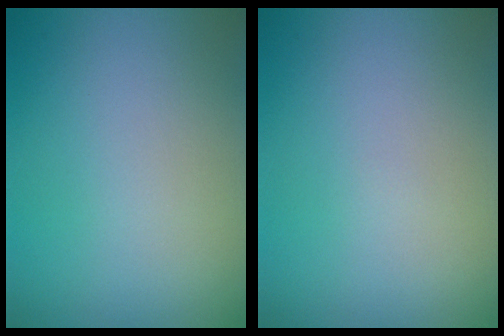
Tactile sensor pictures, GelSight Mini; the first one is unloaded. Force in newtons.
{"total": 0.0}